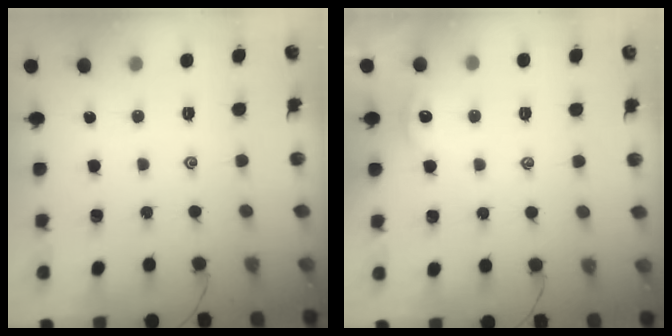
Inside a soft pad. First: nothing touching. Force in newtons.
{"total": 2.4, "press": 2.3, "slide": 0.4}